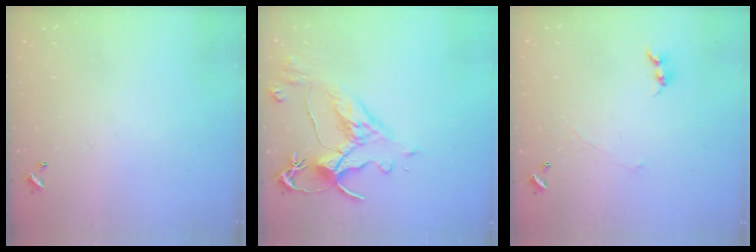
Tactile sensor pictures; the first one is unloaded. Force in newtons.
{"total": 6.2, "press": 6.0, "slide": 1.6}
{"total": 1.0, "press": 0.8, "slide": 0.6}